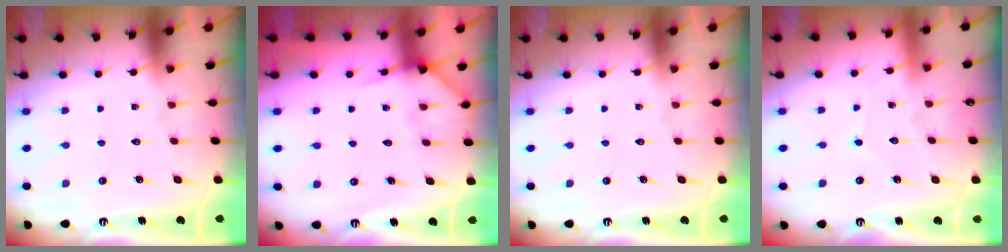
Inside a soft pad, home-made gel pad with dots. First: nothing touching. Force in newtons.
{"total": 5.1, "press": 5.0, "slide": 0.6}
{"total": 0.0}
{"total": 4.3, "press": 4.3, "slide": 0.2}